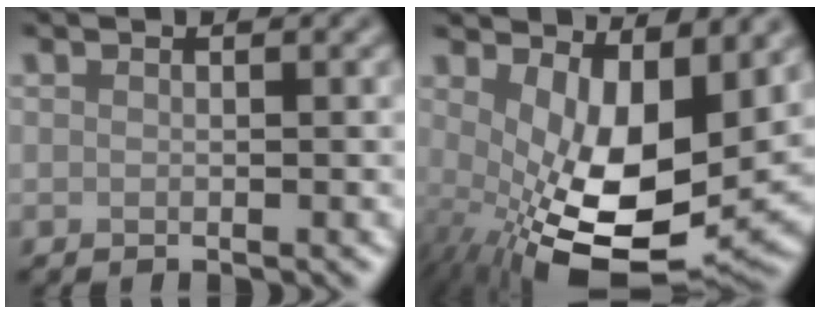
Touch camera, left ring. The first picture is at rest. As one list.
[{"total": 11.0, "force": [-0.7, 5.3, 9.6], "torque": [-0.175, -0.034, 0.006]}]